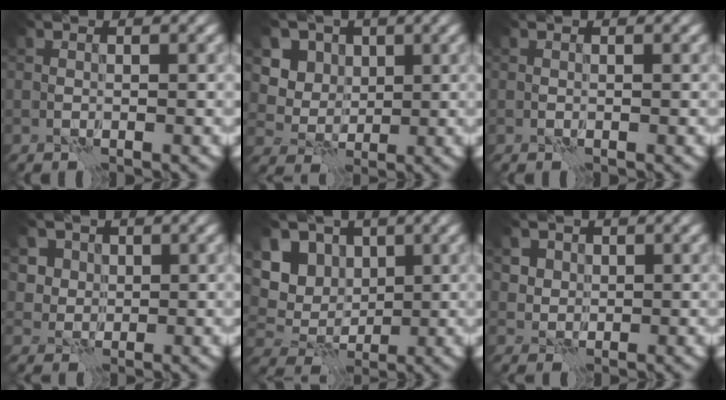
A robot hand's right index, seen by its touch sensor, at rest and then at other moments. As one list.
[{"total": 5.2, "force": [1.9, 4.3, 2.2], "torque": [-0.055, -0.004, 0.027]}, {"total": 0.0}, {"total": 4.4, "force": [1.9, 3.7, 1.5], "torque": [-0.039, -0.001, 0.025]}, {"total": 5.9, "force": [1.9, 4.5, 3.4], "torque": [-0.073, 0.014, 0.017]}, {"total": 3.5, "force": [1.4, 3.0, 1.2], "torque": [-0.036, 0.000, 0.023]}]